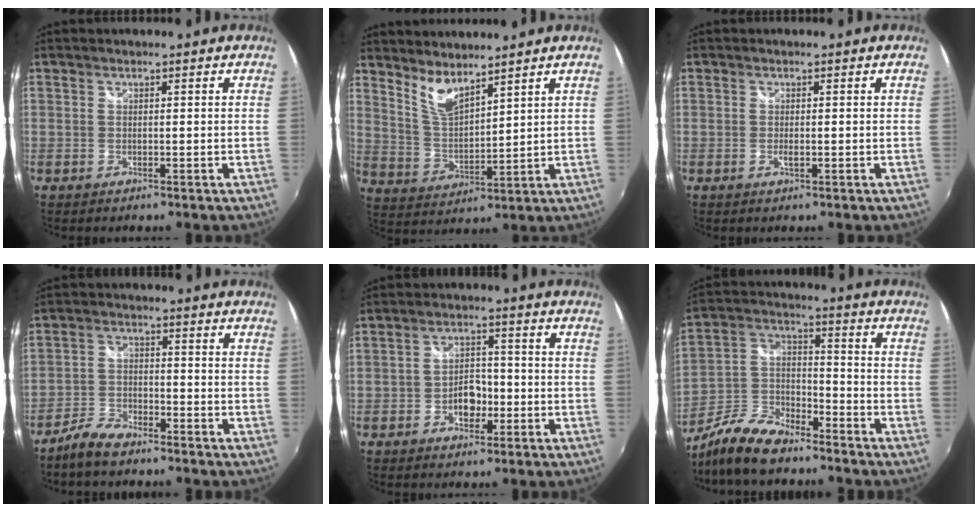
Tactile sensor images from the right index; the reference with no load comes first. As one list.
[{"total": 6.8, "force": [5.5, 1.7, 3.7], "torque": [-0.072, -0.008, 0.114]}, {"total": 1.1, "force": [-0.3, 0.3, 1.0], "torque": [-0.019, -0.002, -0.006]}, {"total": 6.2, "force": [-5.2, 1.9, 2.7], "torque": [-0.069, 0.003, -0.104]}, {"total": 4.9, "force": [-2.1, 3.2, 3.0], "torque": [-0.055, 0.009, -0.030]}, {"total": 13.5, "force": [-9.9, 5.1, 7.6], "torque": [-0.174, -0.007, -0.190]}]